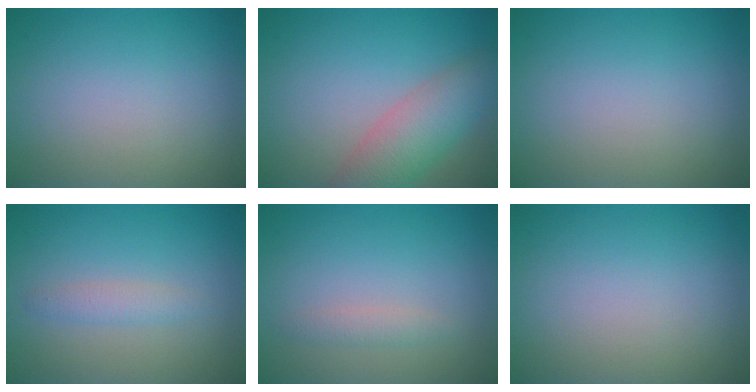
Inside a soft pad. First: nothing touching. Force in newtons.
{"total": 5.2, "press": 5.2, "slide": 0.1}
{"total": 0.0}
{"total": 1.5, "press": 1.5, "slide": 0.0}
{"total": 1.2, "press": 1.2, "slide": 0.0}
{"total": 0.0}